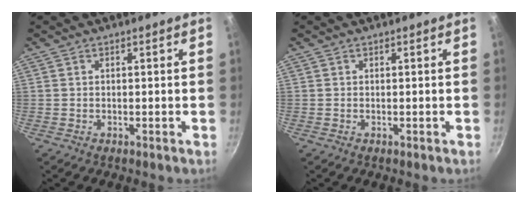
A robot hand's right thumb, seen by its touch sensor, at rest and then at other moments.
{"total": 0.0}